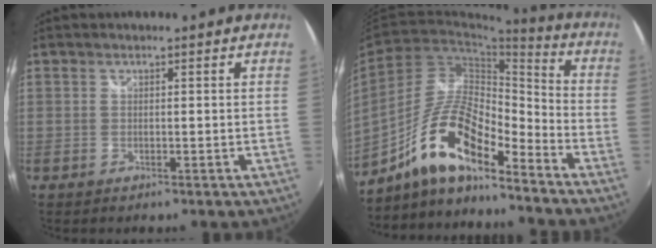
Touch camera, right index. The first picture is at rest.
{"total": 14.8, "force": [-10.2, 4.0, 9.9], "torque": [-0.197, 0.004, -0.197]}